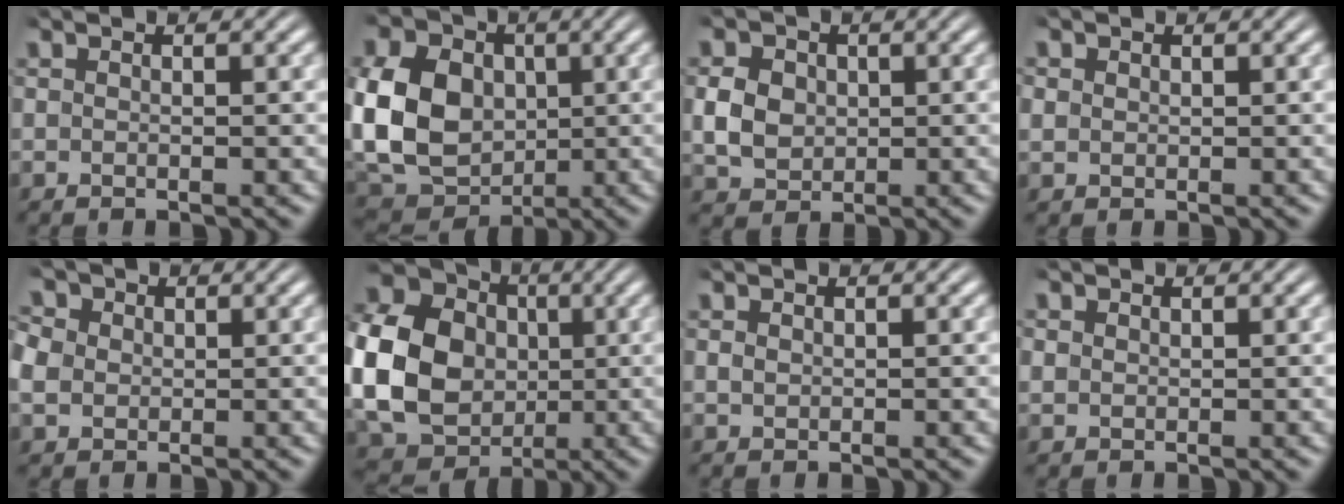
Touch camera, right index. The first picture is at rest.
{"total": 11.2, "force": [-0.5, 9.3, 6.3], "torque": [-0.138, -0.041, 0.003]}
{"total": 4.5, "force": [0.0, 4.0, 2.1], "torque": [-0.041, -0.012, 0.009]}
{"total": 1.1, "force": [0.4, 1.0, 0.2], "torque": [-0.012, -0.011, 0.015]}
{"total": 4.4, "force": [0.6, 4.0, 1.8], "torque": [-0.053, -0.008, 0.012]}
{"total": 20.6, "force": [1.6, 18.0, 10.0], "torque": [-0.231, -0.034, 0.016]}
{"total": 0.0}
{"total": 0.8, "force": [0.4, 0.7, 0.1], "torque": [-0.007, -0.009, 0.015]}